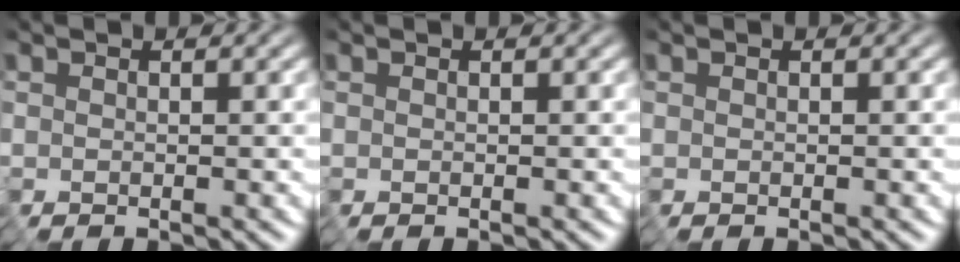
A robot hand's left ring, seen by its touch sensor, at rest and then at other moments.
{"total": 0.0}
{"total": 0.0}